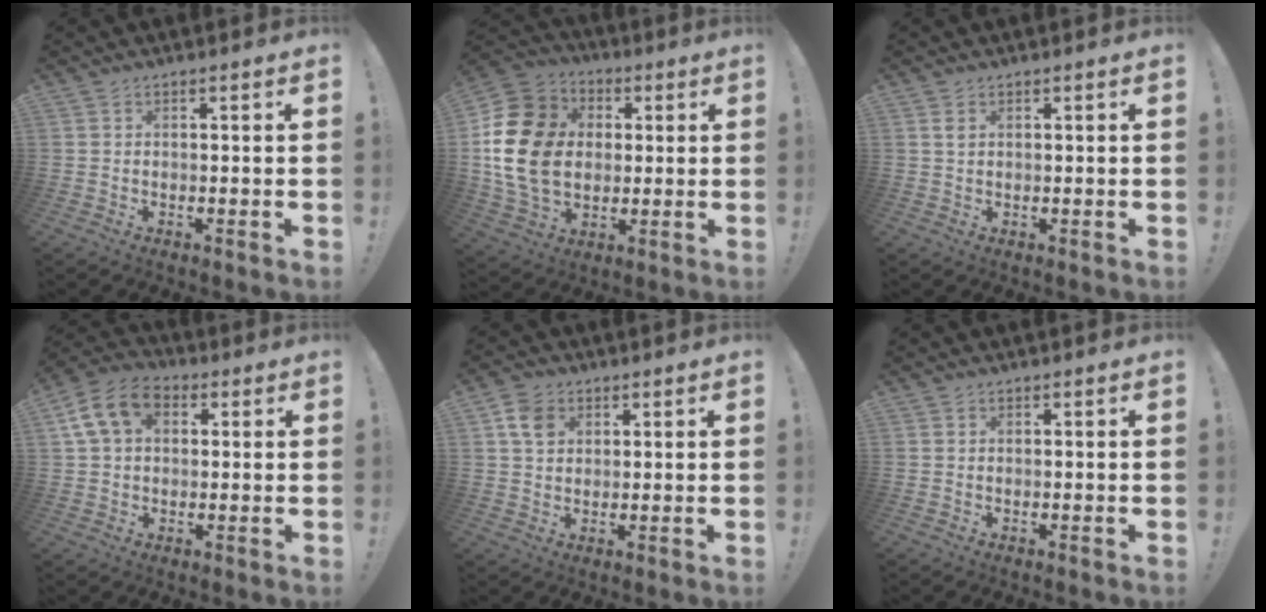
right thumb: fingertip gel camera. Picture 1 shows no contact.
{"total": 20.4, "force": [1.5, 15.9, 12.8], "torque": [-0.235, 0.012, 0.035]}
{"total": 1.5, "force": [0.7, 0.7, 1.0], "torque": [-0.015, -0.002, 0.012]}
{"total": 12.0, "force": [3.8, 8.4, 7.7], "torque": [-0.135, 0.001, 0.077]}
{"total": 6.6, "force": [2.7, 5.1, 3.2], "torque": [-0.052, 0.002, 0.055]}
{"total": 0.0}